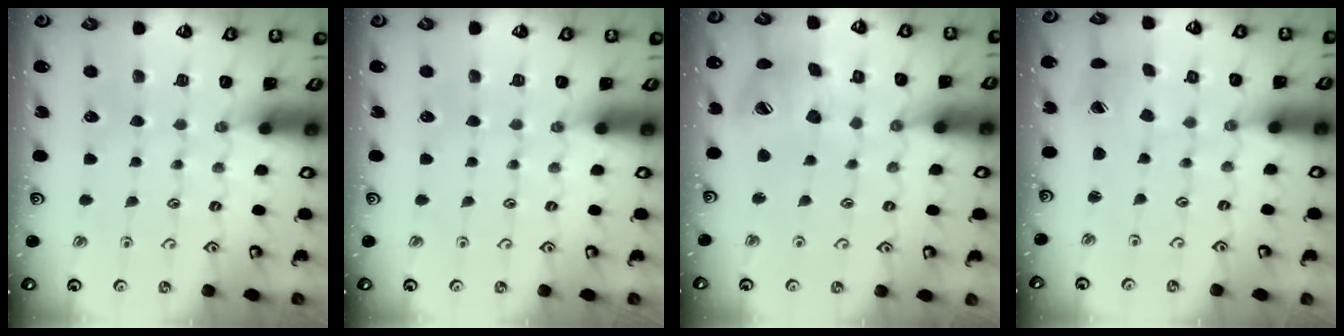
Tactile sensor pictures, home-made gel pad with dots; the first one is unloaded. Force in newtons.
{"total": 0.0}
{"total": 14.7, "press": 14.6, "slide": 1.8}
{"total": 2.5, "press": 2.4, "slide": 0.4}